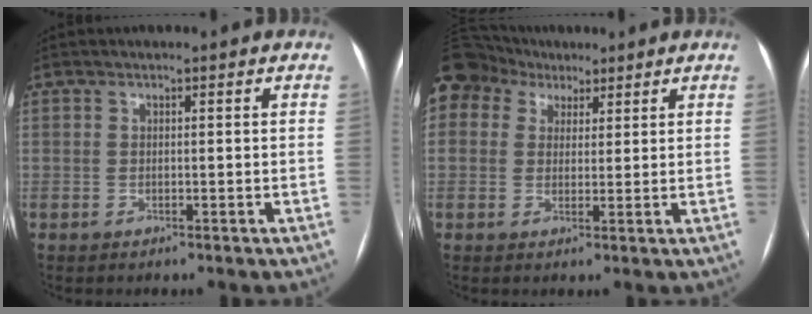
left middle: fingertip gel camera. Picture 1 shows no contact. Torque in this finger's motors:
{"motor_torque": [1.32, -0.82, 1.06, 0.12]}